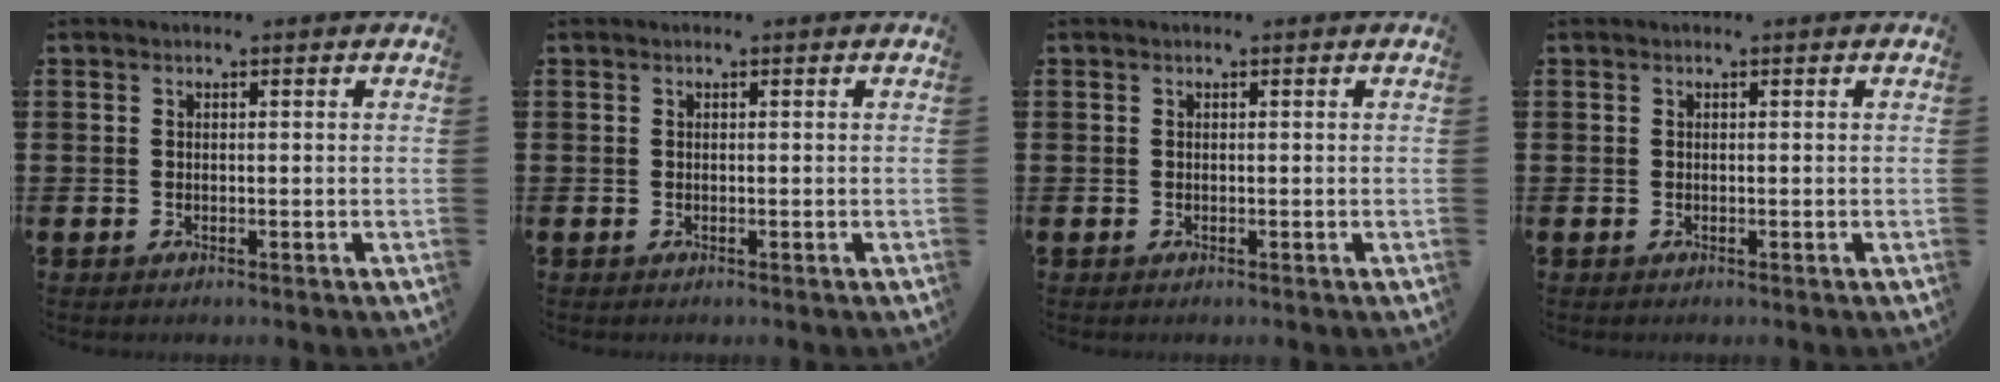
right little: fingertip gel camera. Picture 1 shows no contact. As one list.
[{"total": 0.0}, {"total": 0.0}, {"total": 0.0}]